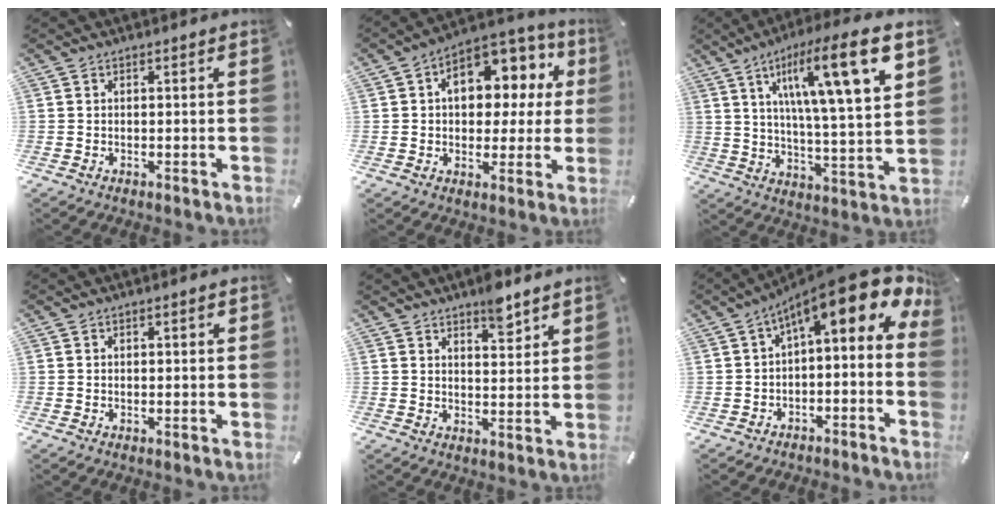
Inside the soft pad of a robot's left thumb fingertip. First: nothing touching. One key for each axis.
{"total": 12.3, "fx": 2.9, "fy": 8.7, "fz": 8.3, "tx": -0.116, "ty": -0.015, "tz": 0.051}
{"total": 17.9, "fx": 9.2, "fy": 3.7, "fz": 15.0, "tx": -0.236, "ty": -0.040, "tz": 0.134}
{"total": 0.6, "fx": 0.3, "fy": 0.4, "fz": 0.4, "tx": -0.008, "ty": 0.004, "tz": 0.004}
{"total": 6.2, "fx": 5.1, "fy": 2.1, "fz": 2.8, "tx": -0.018, "ty": -0.040, "tz": 0.084}
{"total": 13.0, "fx": 6.5, "fy": 4.2, "fz": 10.5, "tx": -0.159, "ty": -0.053, "tz": 0.107}